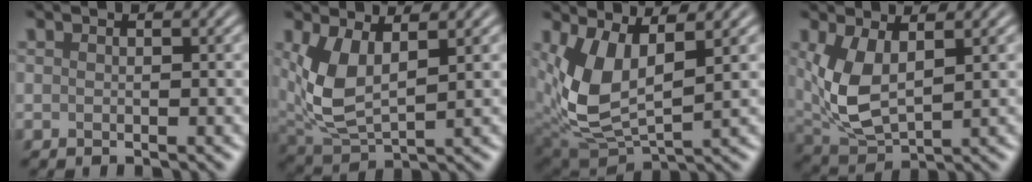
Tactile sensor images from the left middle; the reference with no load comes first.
{"total": 5.6, "force": [1.5, 2.7, 4.7], "torque": [-0.116, -0.009, 0.036]}
{"total": 6.7, "force": [1.5, 3.4, 5.6], "torque": [-0.133, -0.014, 0.035]}
{"total": 5.7, "force": [1.2, 2.9, 4.8], "torque": [-0.120, -0.009, 0.031]}